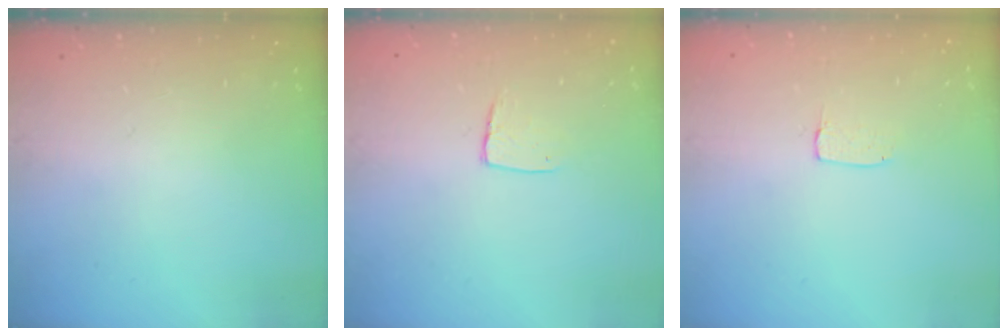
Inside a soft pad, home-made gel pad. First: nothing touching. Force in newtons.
{"total": 5.9, "press": 5.9, "slide": 0.4}
{"total": 3.2, "press": 3.2, "slide": 0.1}